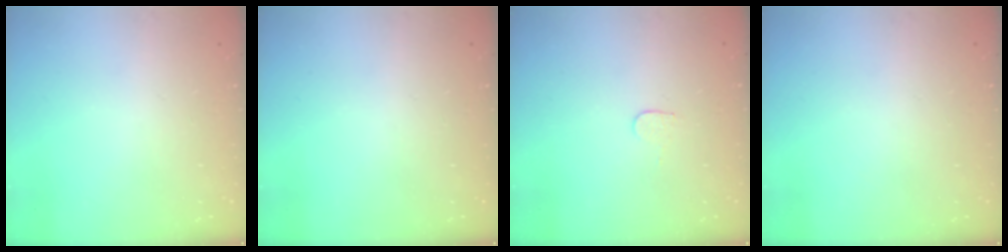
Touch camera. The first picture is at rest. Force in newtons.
{"total": 0.0}
{"total": 4.9, "press": 4.9, "slide": 0.3}
{"total": 0.0}